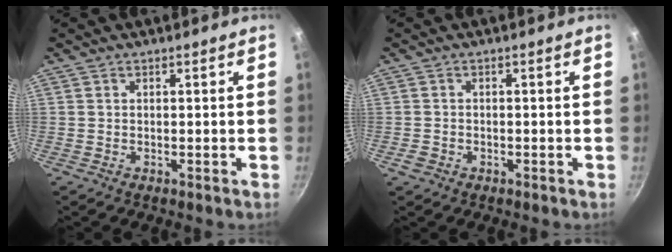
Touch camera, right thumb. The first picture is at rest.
{"total": 1.1, "force": [-0.5, 0.8, 0.5], "torque": [-0.013, 0.002, -0.010]}